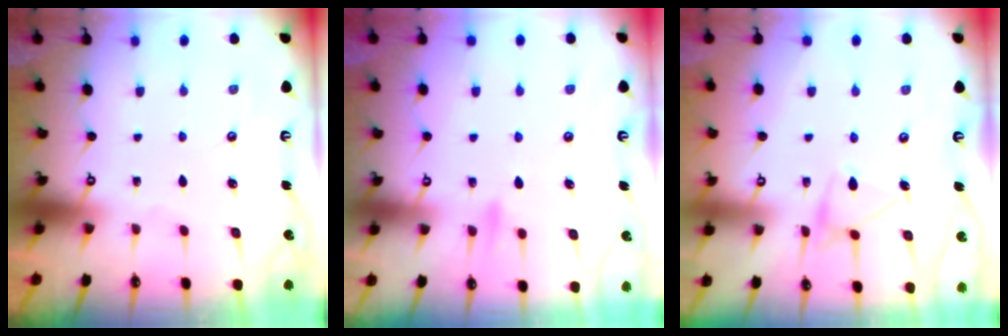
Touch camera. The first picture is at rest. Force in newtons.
{"total": 7.5, "press": 7.4, "slide": 0.6}
{"total": 13.3, "press": 13.3, "slide": 0.4}